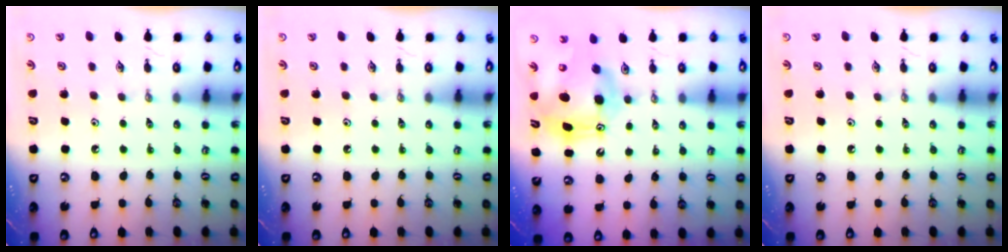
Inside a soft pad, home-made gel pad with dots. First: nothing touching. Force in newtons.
{"total": 0.0}
{"total": 11.3, "press": 11.3, "slide": 1.1}
{"total": 0.0}